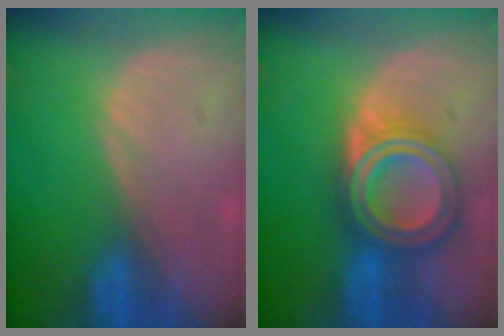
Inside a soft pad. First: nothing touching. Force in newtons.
{"total": 8.0, "press": 8.0, "slide": 0.5}